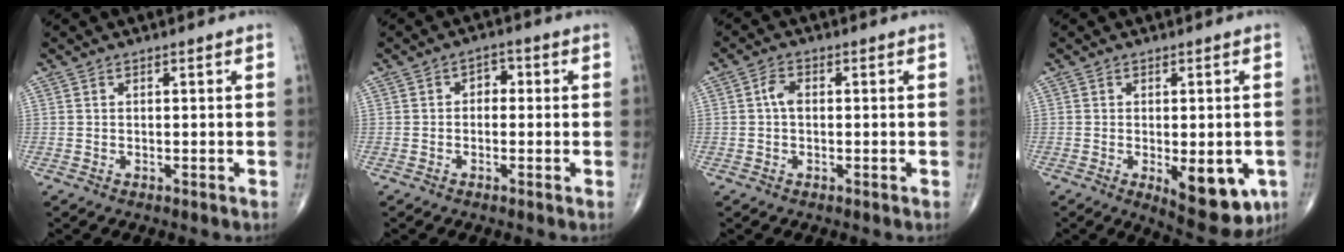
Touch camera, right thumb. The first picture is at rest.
{"total": 2.6, "force": [0.0, 1.9, 1.7], "torque": [-0.007, 0.010, -0.010]}
{"total": 2.5, "force": [0.1, 1.6, 2.0], "torque": [-0.039, 0.006, -0.003]}
{"total": 11.3, "force": [-3.5, 4.8, 9.6], "torque": [-0.103, -0.011, -0.035]}